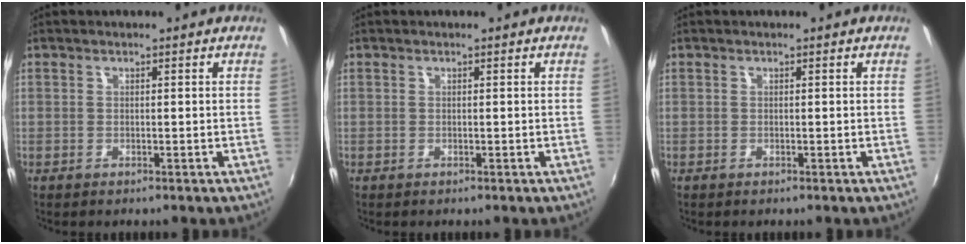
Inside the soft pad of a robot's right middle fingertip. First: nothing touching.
{"total": 0.0}
{"total": 0.0}